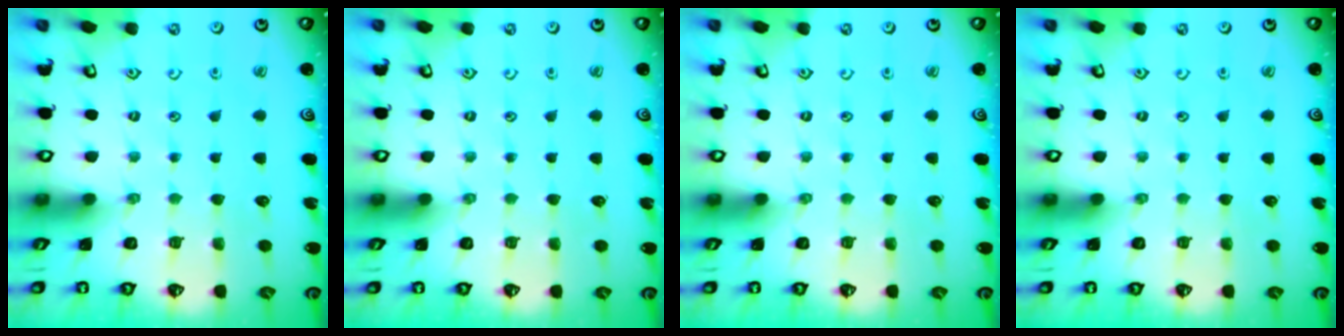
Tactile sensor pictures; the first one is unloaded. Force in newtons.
{"total": 0.0}
{"total": 0.0}
{"total": 0.0}